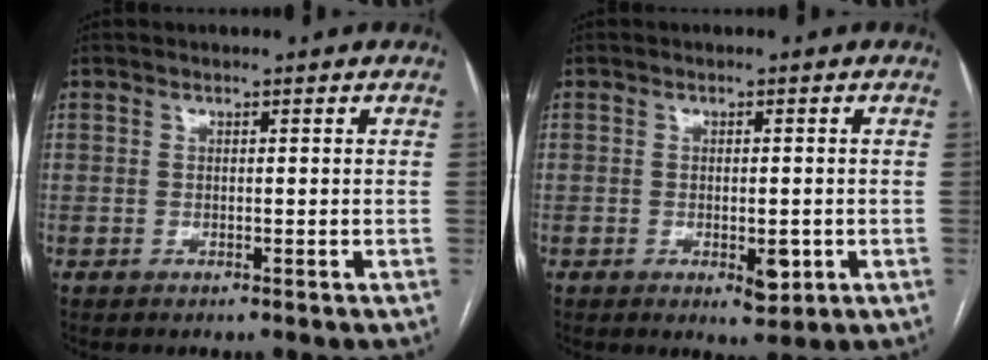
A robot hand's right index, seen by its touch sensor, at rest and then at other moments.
{"total": 3.4, "force": [-1.0, 1.5, 2.9], "torque": [-0.038, -0.004, -0.006]}